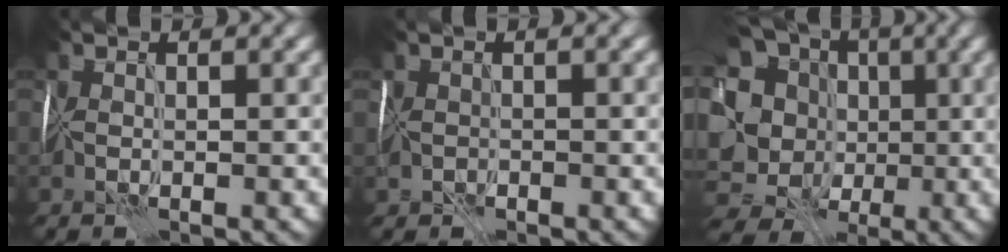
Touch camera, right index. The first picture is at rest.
{"total": 1.3, "force": [-1.1, 0.6, -0.2], "torque": [0.003, -0.003, -0.021]}
{"total": 13.0, "force": [-0.7, 12.3, 4.1], "torque": [-0.121, 0.032, -0.012]}